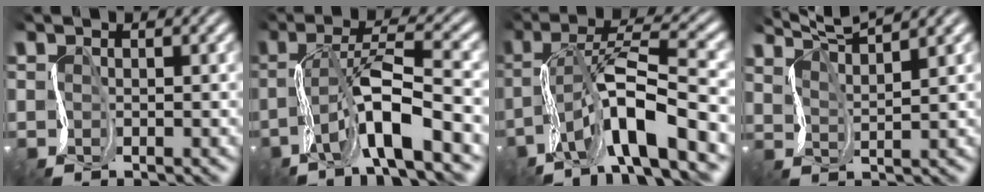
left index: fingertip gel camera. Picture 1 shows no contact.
{"total": 7.8, "force": [-3.1, 1.4, 7.0], "torque": [-0.123, 0.015, -0.064]}
{"total": 9.0, "force": [-4.0, 2.1, 7.8], "torque": [-0.136, 0.021, -0.077]}
{"total": 5.2, "force": [4.9, 0.0, 1.8], "torque": [-0.032, 0.015, 0.073]}